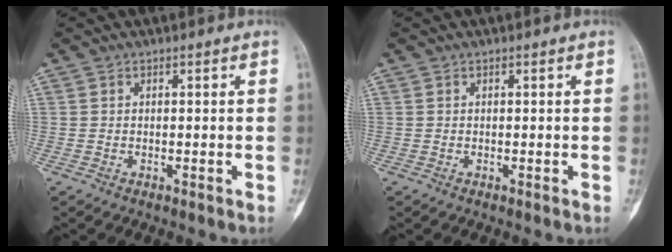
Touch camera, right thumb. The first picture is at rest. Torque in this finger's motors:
{"motor_torque": [0.09, 0.09, 0.04, -0.03, 0.01]}